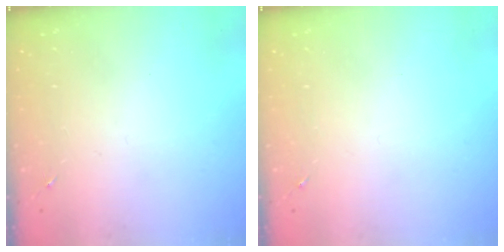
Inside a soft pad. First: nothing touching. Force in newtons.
{"total": 0.0}